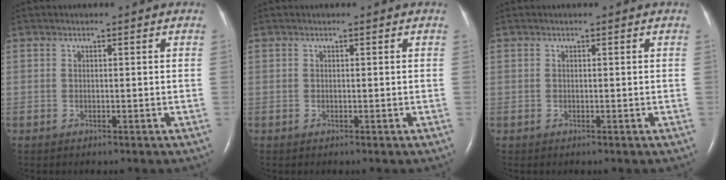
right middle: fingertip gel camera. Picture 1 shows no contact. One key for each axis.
{"total": 0.0}
{"total": 0.0}